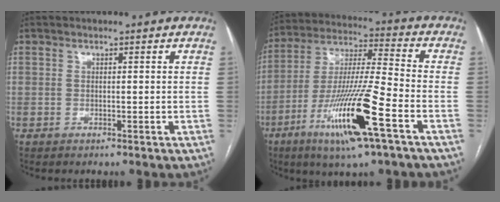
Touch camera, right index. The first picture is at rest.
{"total": 17.8, "force": [-8.3, 0.9, 15.8], "torque": [-0.322, -0.024, -0.151]}